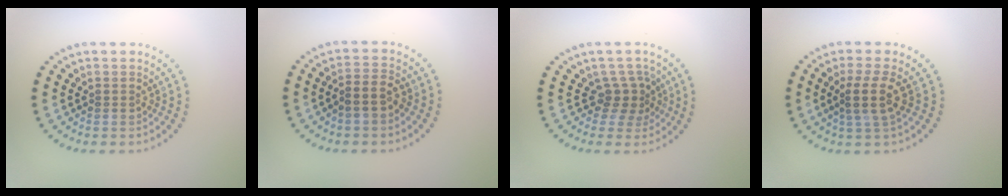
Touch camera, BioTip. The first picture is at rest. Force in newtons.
{"total": 2.2, "press": 2.0, "slide": 0.9}
{"total": 2.4, "press": 1.7, "slide": 1.8}
{"total": 2.8, "press": 2.3, "slide": 1.7}